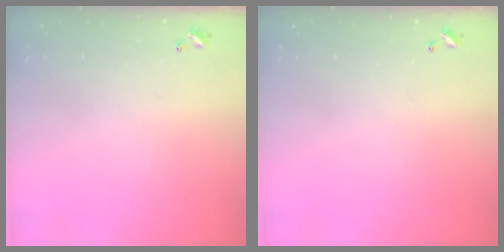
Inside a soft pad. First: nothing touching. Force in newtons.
{"total": 0.0}